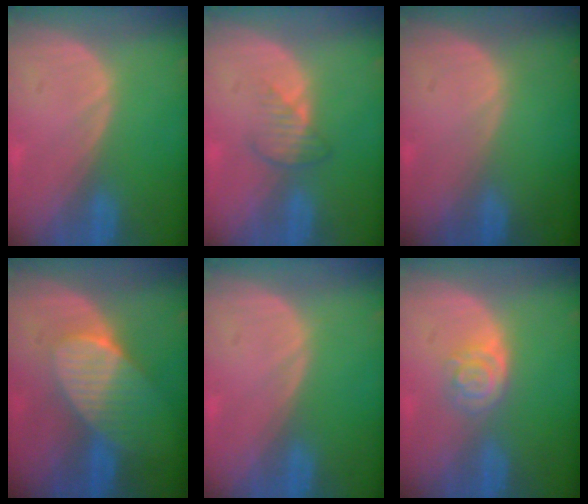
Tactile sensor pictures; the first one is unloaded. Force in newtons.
{"total": 3.0, "press": 2.8, "slide": 1.1}
{"total": 0.0}
{"total": 7.5, "press": 6.7, "slide": 3.3}
{"total": 0.0}
{"total": 4.1, "press": 3.6, "slide": 1.9}